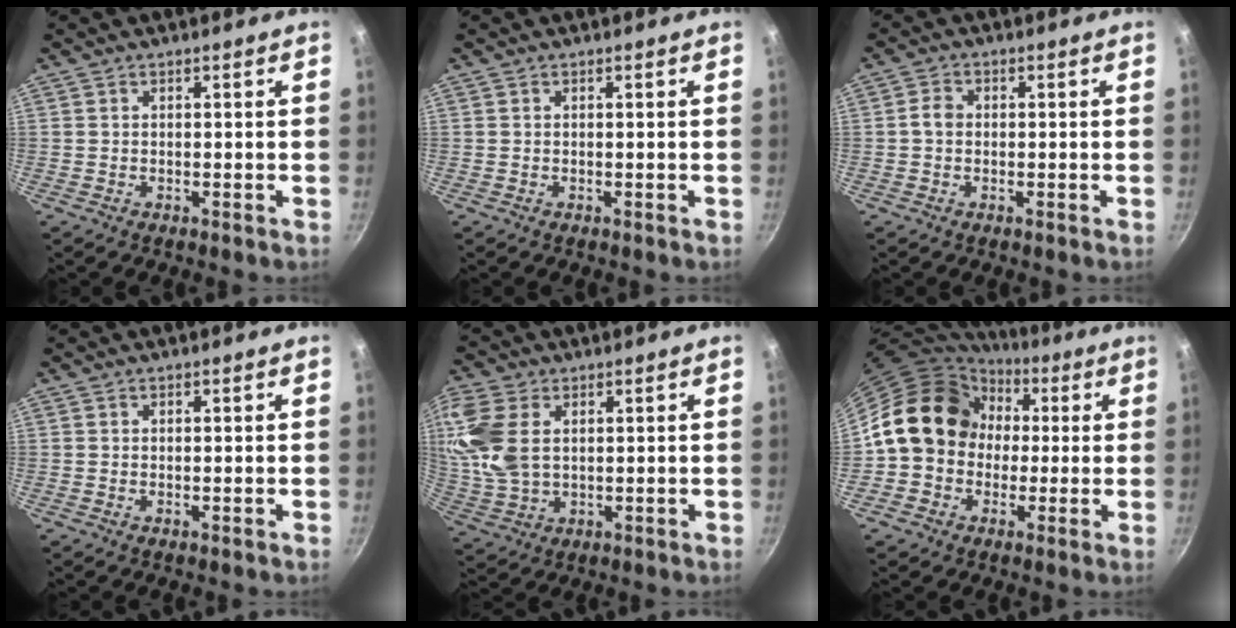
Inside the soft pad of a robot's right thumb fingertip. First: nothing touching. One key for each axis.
{"total": 0.0}
{"total": 2.5, "fx": -0.2, "fy": 2.0, "fz": 1.5, "tx": -0.024, "ty": 0.010, "tz": -0.007}
{"total": 0.0}
{"total": 11.4, "fx": 2.8, "fy": 7.3, "fz": 8.3, "tx": -0.176, "ty": -0.007, "tz": 0.060}
{"total": 15.1, "fx": 1.5, "fy": 13.0, "fz": 7.6, "tx": -0.086, "ty": 0.035, "tz": 0.013}